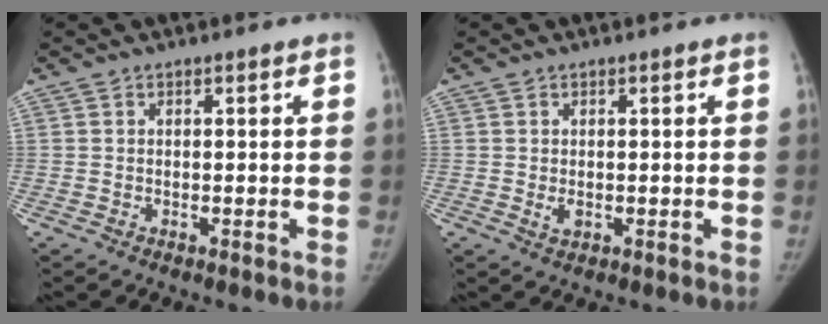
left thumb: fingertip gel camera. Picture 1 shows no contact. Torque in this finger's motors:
{"motor_torque": [0.01, 0.01, -0.02, 0.11, 0.00]}